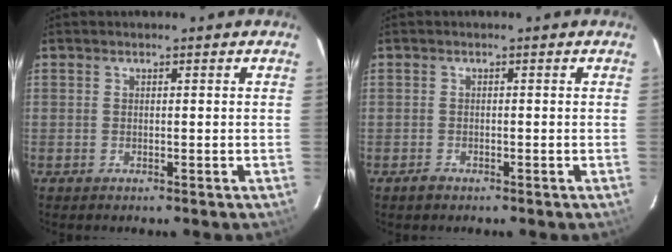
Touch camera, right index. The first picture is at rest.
{"total": 1.5, "force": [-1.0, 1.0, 0.3], "torque": [-0.008, 0.002, -0.017]}